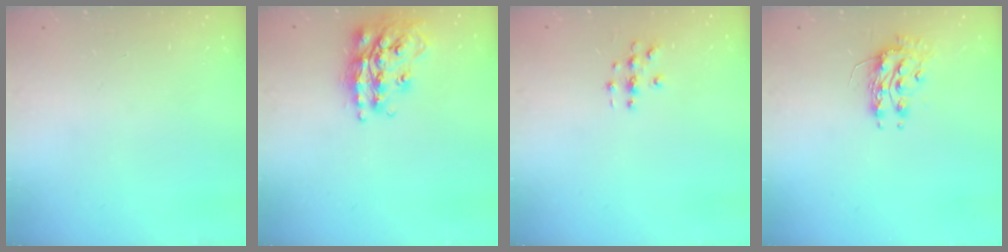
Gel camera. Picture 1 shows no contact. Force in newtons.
{"total": 18.0, "press": 17.9, "slide": 1.6}
{"total": 3.1, "press": 3.1, "slide": 0.3}
{"total": 8.5, "press": 8.5, "slide": 0.6}